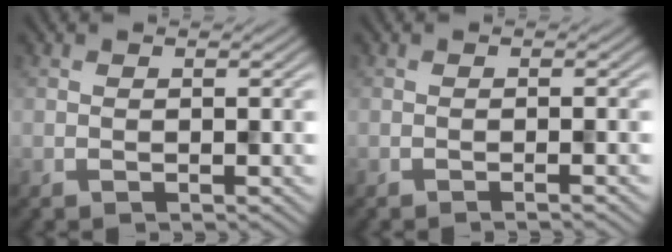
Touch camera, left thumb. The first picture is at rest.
{"total": 1.3, "force": [-0.7, 0.2, 1.0], "torque": [-0.007, 0.002, -0.018]}